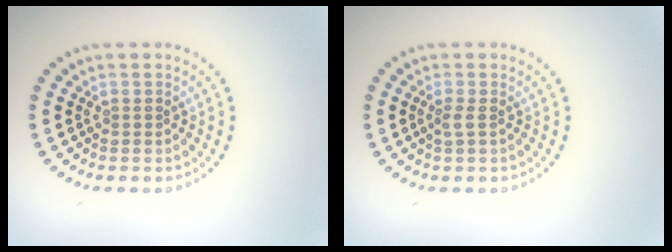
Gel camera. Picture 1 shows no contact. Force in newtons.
{"total": 1.0, "press": 0.7, "slide": 0.6}